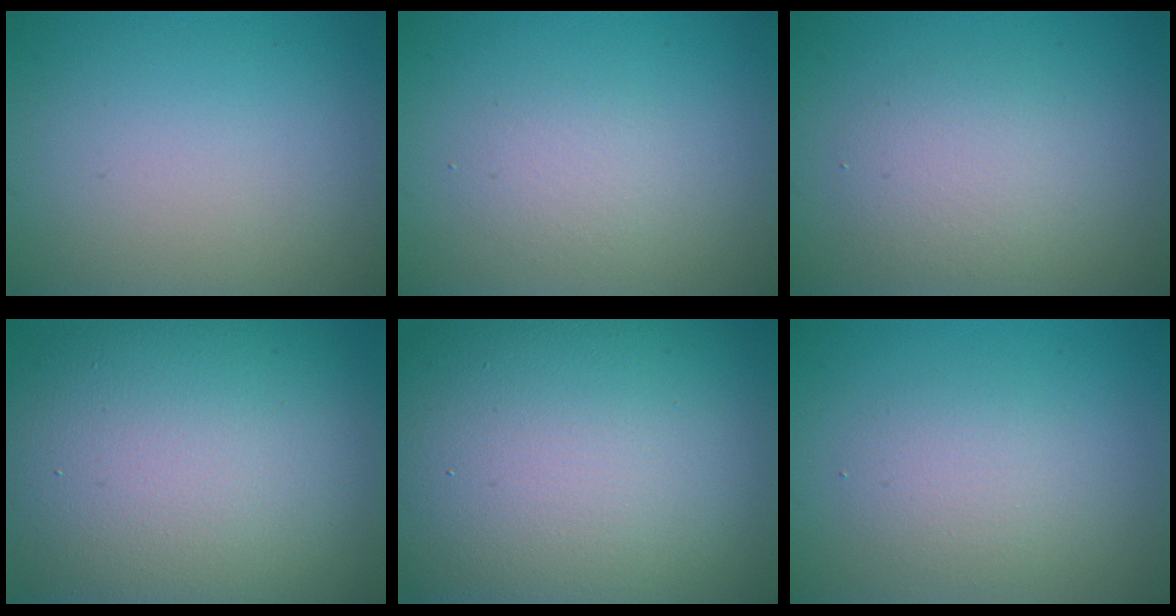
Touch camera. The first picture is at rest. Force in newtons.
{"total": 1.5, "press": 1.5, "slide": 0.1}
{"total": 2.8, "press": 2.8, "slide": 0.2}
{"total": 15.8, "press": 15.8, "slide": 1.1}
{"total": 21.0, "press": 20.9, "slide": 1.1}
{"total": 2.3, "press": 2.3, "slide": 0.2}